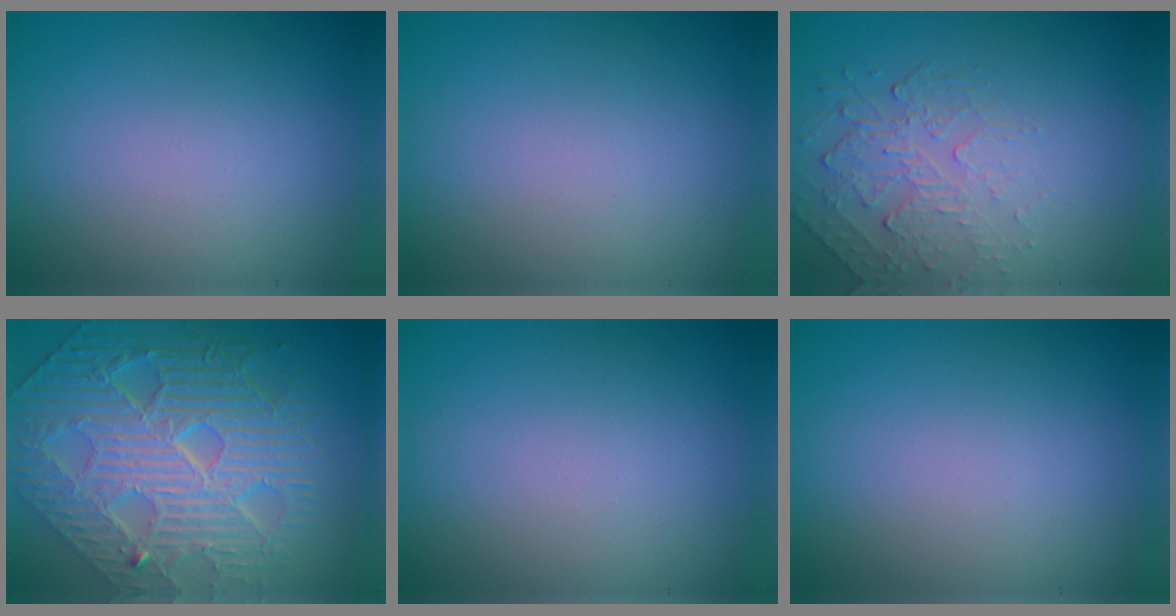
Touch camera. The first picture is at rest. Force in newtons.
{"total": 0.0}
{"total": 2.2, "press": 1.4, "slide": 1.7}
{"total": 10.8, "press": 7.4, "slide": 7.9}
{"total": 0.0}
{"total": 0.0}